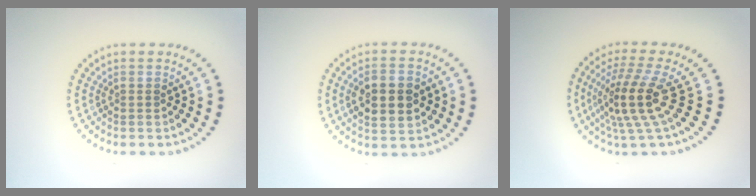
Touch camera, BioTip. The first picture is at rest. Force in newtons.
{"total": 5.2, "press": 5.1, "slide": 0.3}
{"total": 4.8, "press": 3.5, "slide": 3.3}